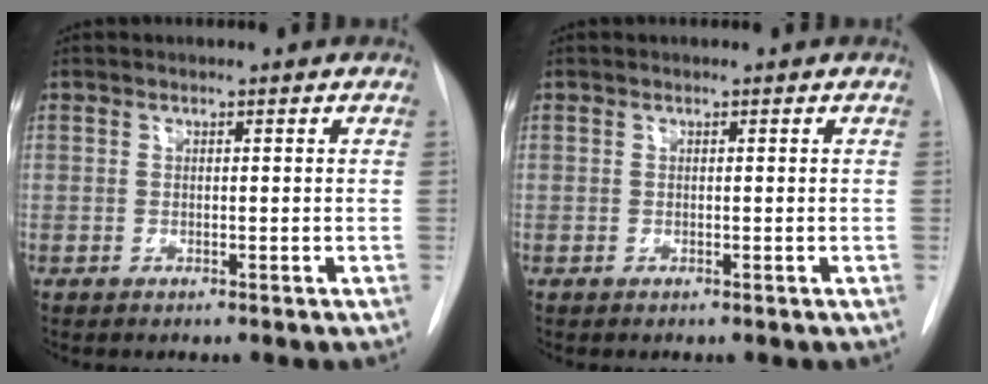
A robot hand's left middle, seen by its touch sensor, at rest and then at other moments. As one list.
[{"total": 0.0}]